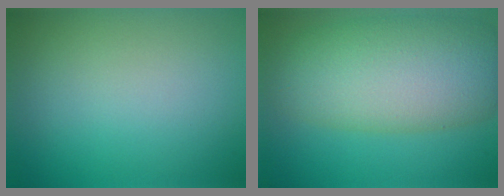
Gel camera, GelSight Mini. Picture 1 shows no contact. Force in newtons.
{"total": 10.4, "press": 10.3, "slide": 0.5}